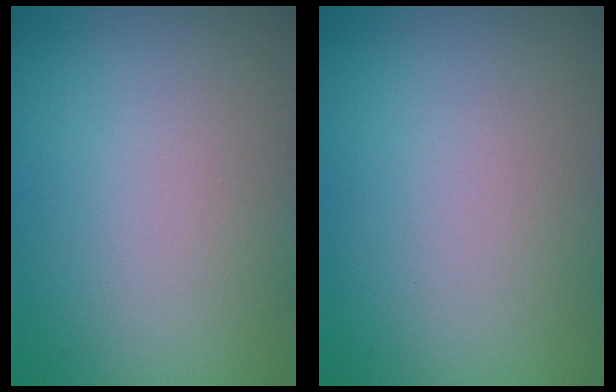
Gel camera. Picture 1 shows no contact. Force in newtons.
{"total": 0.0}